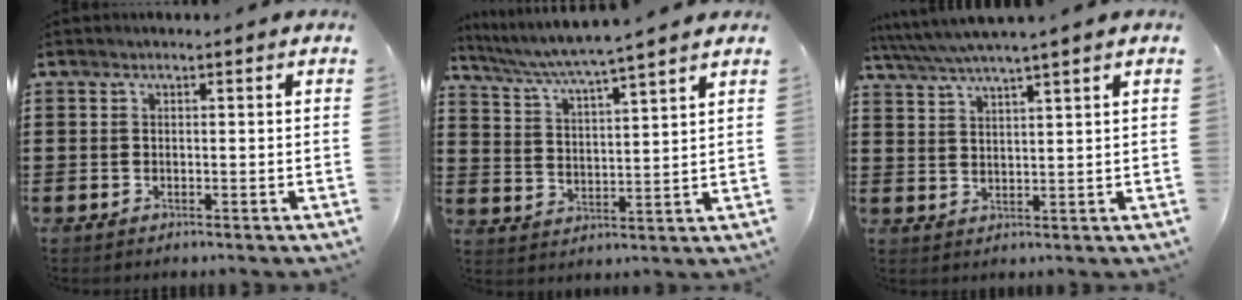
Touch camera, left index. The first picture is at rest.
{"total": 4.9, "force": [4.4, -0.8, 2.0], "torque": [-0.058, -0.032, 0.071]}
{"total": 4.2, "force": [3.5, -0.6, 2.2], "torque": [-0.052, -0.012, 0.061]}